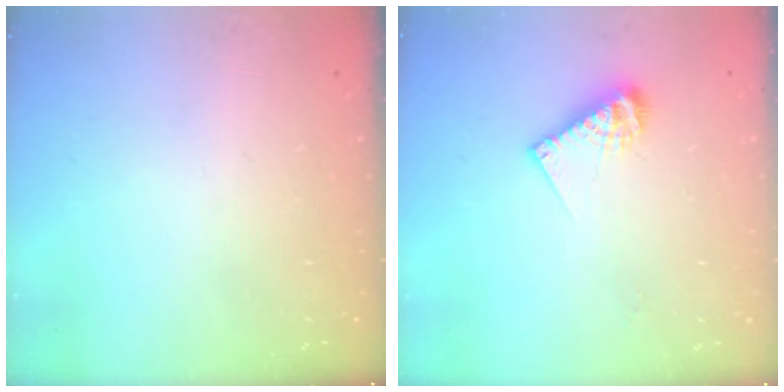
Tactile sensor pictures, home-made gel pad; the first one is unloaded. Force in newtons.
{"total": 8.9, "press": 8.8, "slide": 0.6}